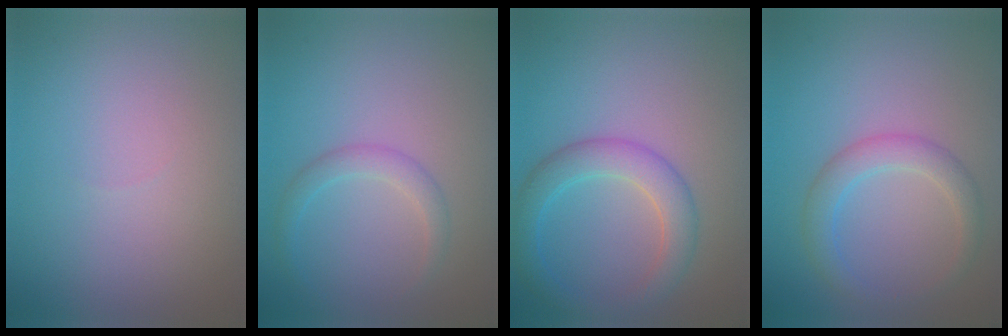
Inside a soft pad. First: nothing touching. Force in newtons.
{"total": 1.8, "press": 1.8, "slide": 0.0}
{"total": 4.1, "press": 4.1, "slide": 0.2}
{"total": 2.9, "press": 2.9, "slide": 0.2}